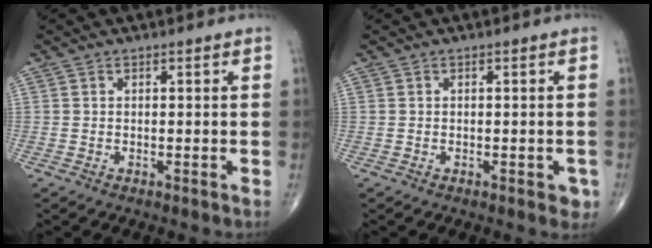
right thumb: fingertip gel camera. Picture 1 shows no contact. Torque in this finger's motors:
{"motor_torque": [0.88, 0.13, -0.14, -0.06, 0.03]}